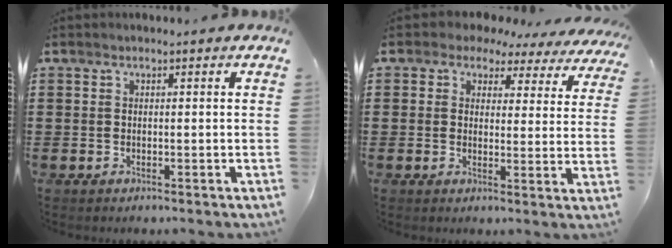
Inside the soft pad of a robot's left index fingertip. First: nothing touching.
{"total": 3.2, "force": [2.5, 1.9, 0.5], "torque": [-0.030, -0.012, 0.040]}